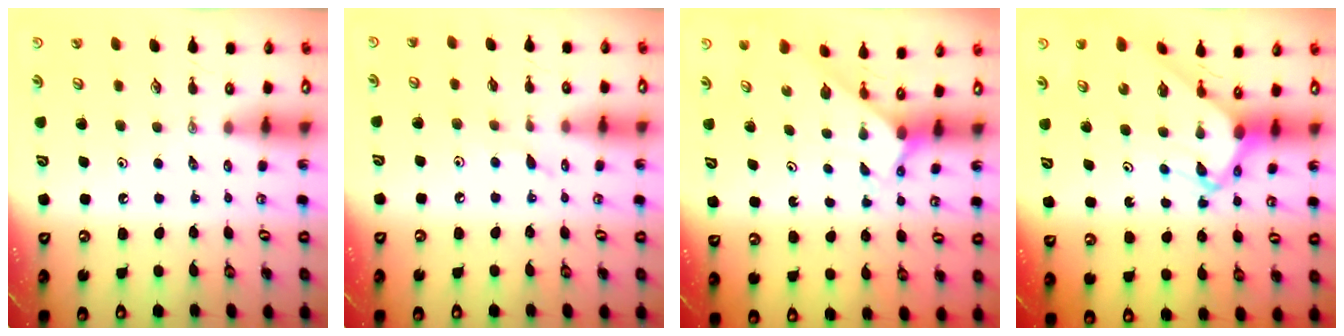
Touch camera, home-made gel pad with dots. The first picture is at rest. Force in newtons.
{"total": 5.3, "press": 5.2, "slide": 0.6}
{"total": 2.1, "press": 2.1, "slide": 0.2}
{"total": 9.0, "press": 8.9, "slide": 0.9}